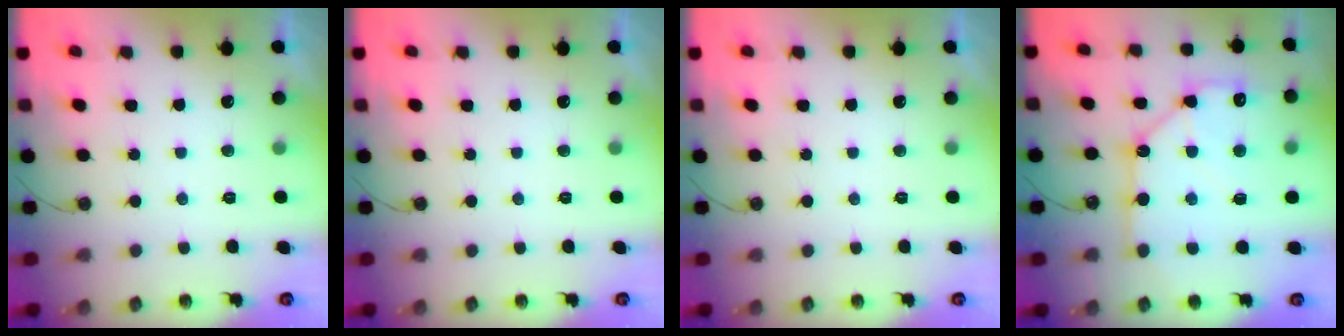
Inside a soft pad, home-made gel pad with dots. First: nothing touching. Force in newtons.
{"total": 0.0}
{"total": 0.0}
{"total": 13.5, "press": 13.5, "slide": 1.3}